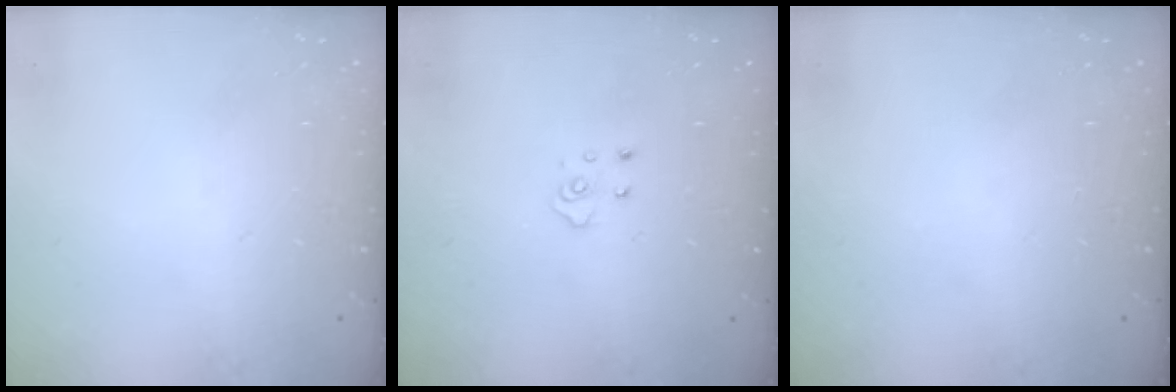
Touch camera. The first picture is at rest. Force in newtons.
{"total": 4.0, "press": 4.0, "slide": 0.4}
{"total": 0.0}